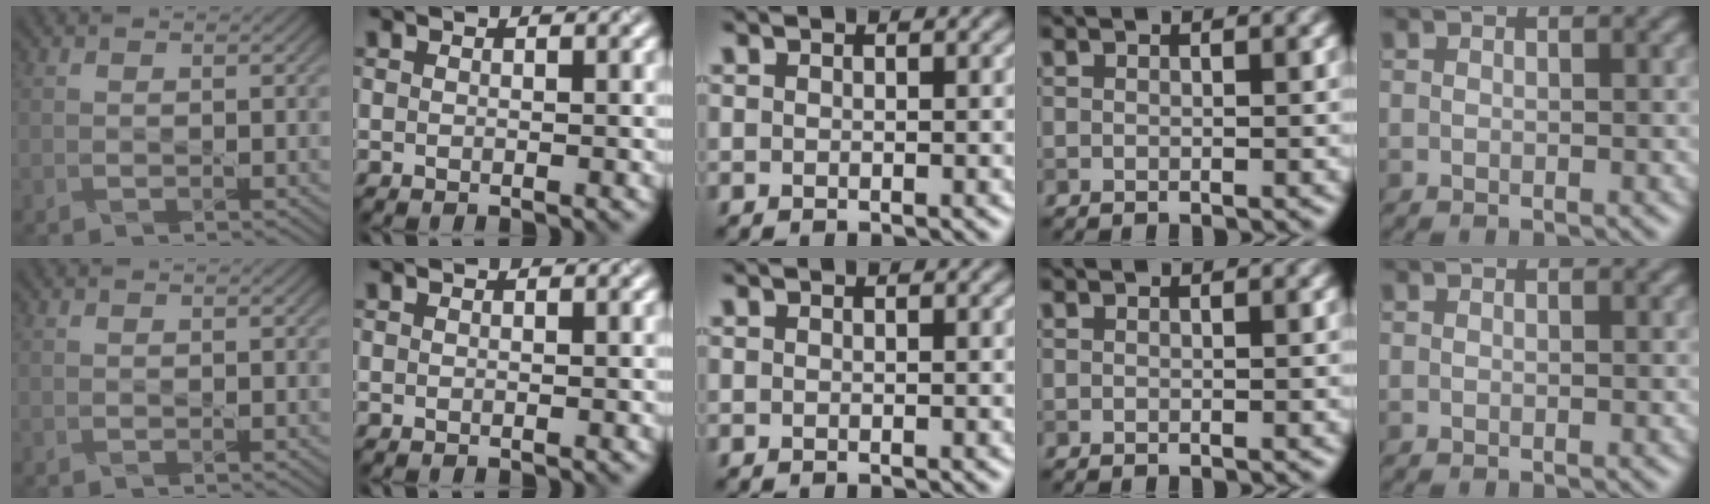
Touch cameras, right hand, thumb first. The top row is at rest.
{}